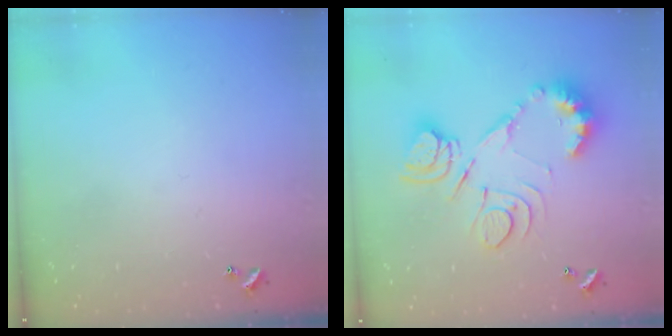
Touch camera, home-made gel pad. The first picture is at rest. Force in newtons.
{"total": 16.2, "press": 16.1, "slide": 1.2}